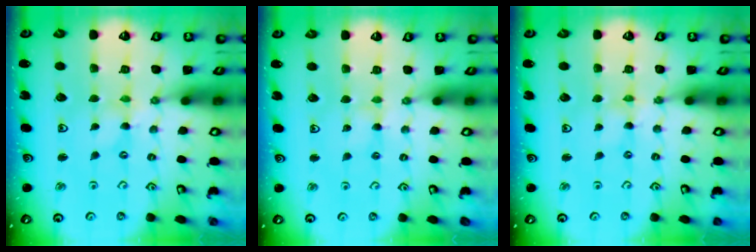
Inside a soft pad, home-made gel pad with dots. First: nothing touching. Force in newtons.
{"total": 2.5, "press": 2.5, "slide": 0.2}
{"total": 0.0}